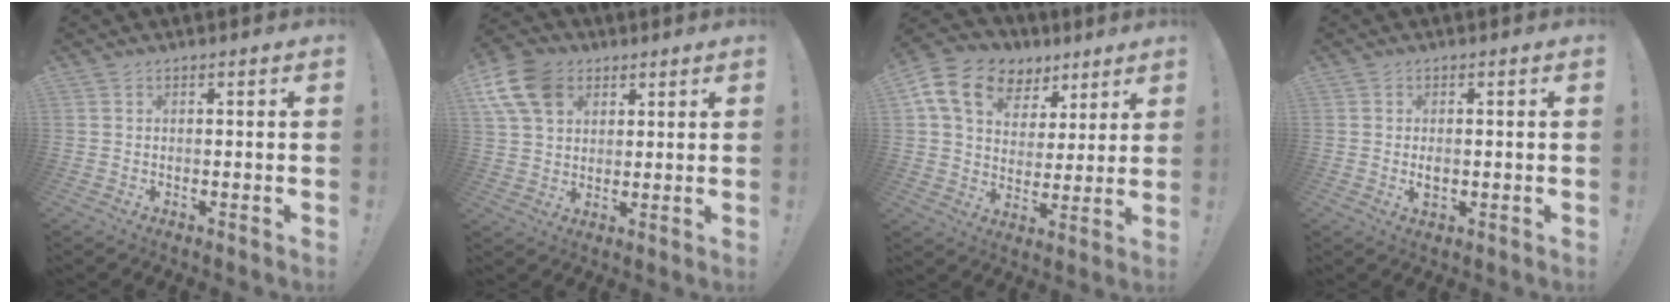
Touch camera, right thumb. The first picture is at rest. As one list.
[{"total": 13.1, "force": [5.6, 9.4, 7.2], "torque": [-0.135, -0.020, 0.113]}, {"total": 16.2, "force": [8.2, 11.1, 8.5], "torque": [-0.139, -0.031, 0.154]}, {"total": 2.2, "force": [-0.4, 1.2, 1.8], "torque": [-0.022, -0.001, -0.008]}]